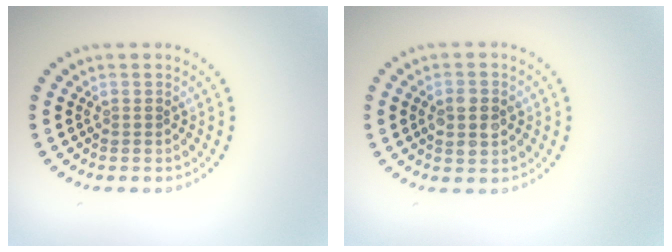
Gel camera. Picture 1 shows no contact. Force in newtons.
{"total": 2.7, "press": 2.7, "slide": 0.2}